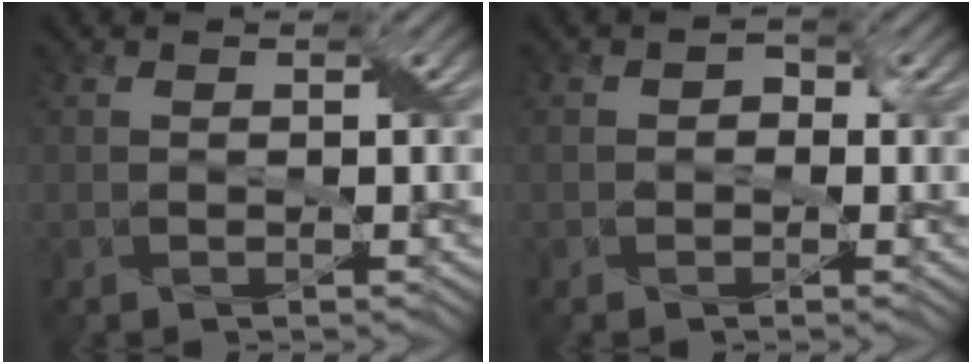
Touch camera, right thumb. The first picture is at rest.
{"total": 1.5, "force": [-0.3, 1.3, 0.6], "torque": [-0.009, 0.000, -0.008]}